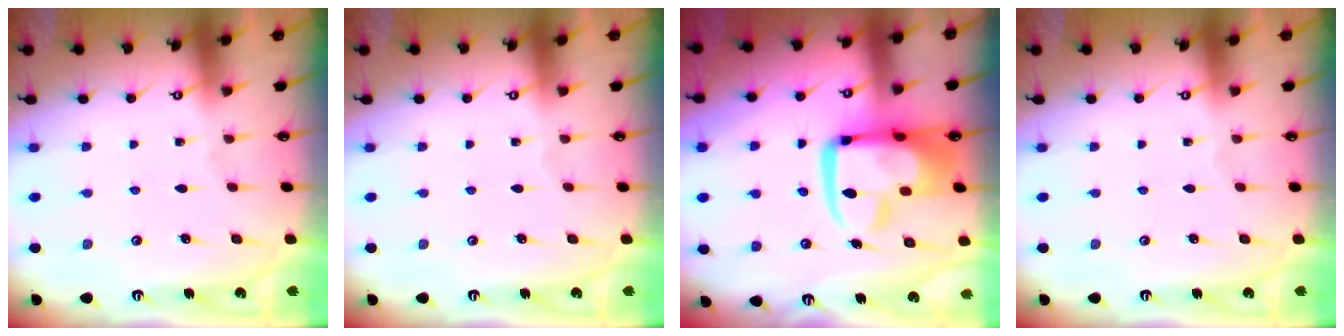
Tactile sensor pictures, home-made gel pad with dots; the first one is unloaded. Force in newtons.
{"total": 0.0}
{"total": 16.0, "press": 15.8, "slide": 2.1}
{"total": 0.0}